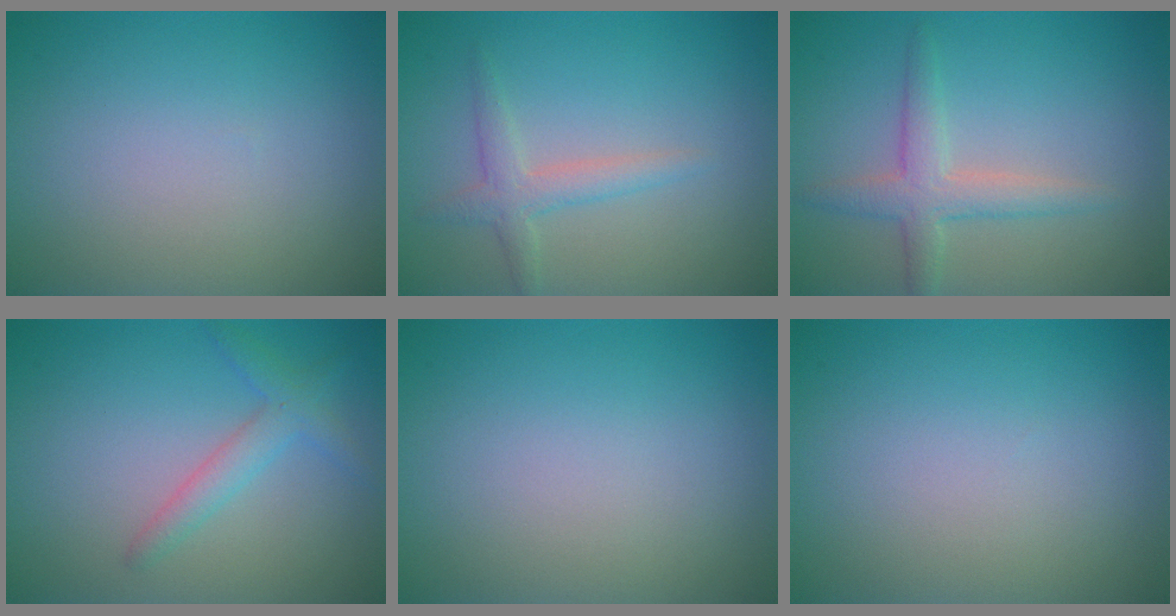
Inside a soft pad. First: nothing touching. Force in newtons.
{"total": 2.2, "press": 2.2, "slide": 0.1}
{"total": 3.0, "press": 3.0, "slide": 0.1}
{"total": 2.4, "press": 2.4, "slide": 0.1}
{"total": 0.0}
{"total": 0.0}